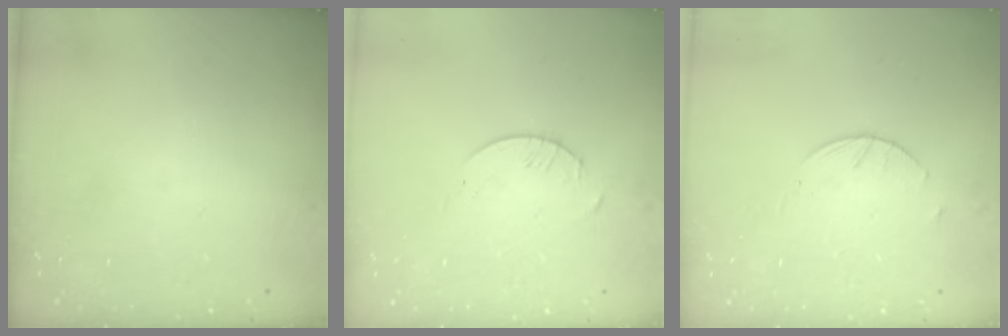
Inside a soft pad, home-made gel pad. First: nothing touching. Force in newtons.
{"total": 2.1, "press": 2.1, "slide": 0.3}
{"total": 2.6, "press": 2.6, "slide": 0.4}